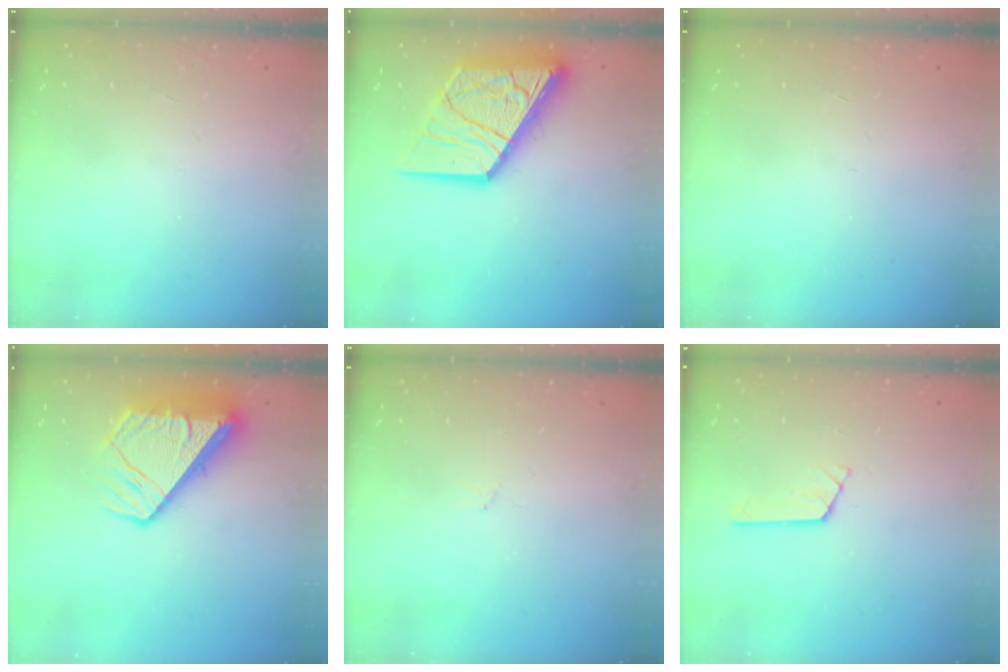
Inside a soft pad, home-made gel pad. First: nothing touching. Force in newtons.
{"total": 19.3, "press": 19.1, "slide": 2.1}
{"total": 0.0}
{"total": 11.7, "press": 11.6, "slide": 1.2}
{"total": 2.8, "press": 2.8, "slide": 0.4}
{"total": 2.6, "press": 2.6, "slide": 0.3}